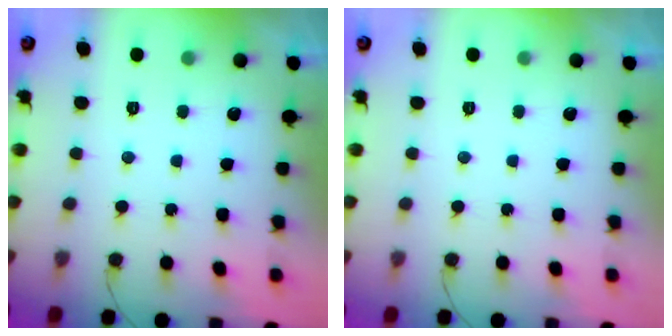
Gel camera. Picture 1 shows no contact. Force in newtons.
{"total": 0.0}